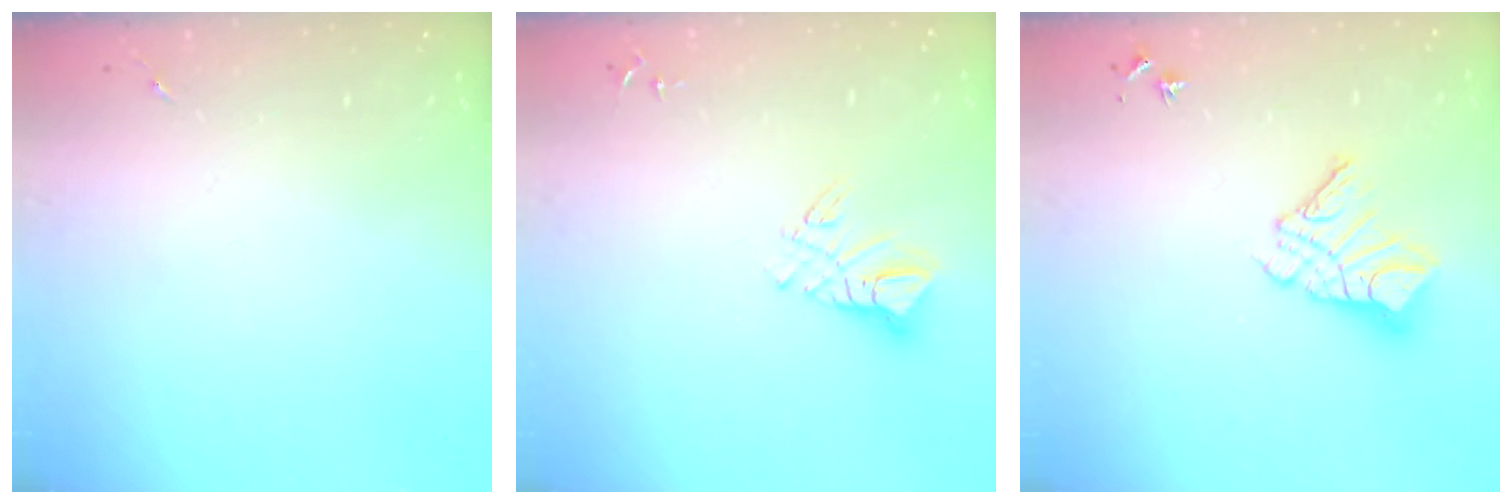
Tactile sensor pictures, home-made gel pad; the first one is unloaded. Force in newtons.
{"total": 8.9, "press": 8.8, "slide": 0.9}
{"total": 11.7, "press": 11.7, "slide": 1.2}